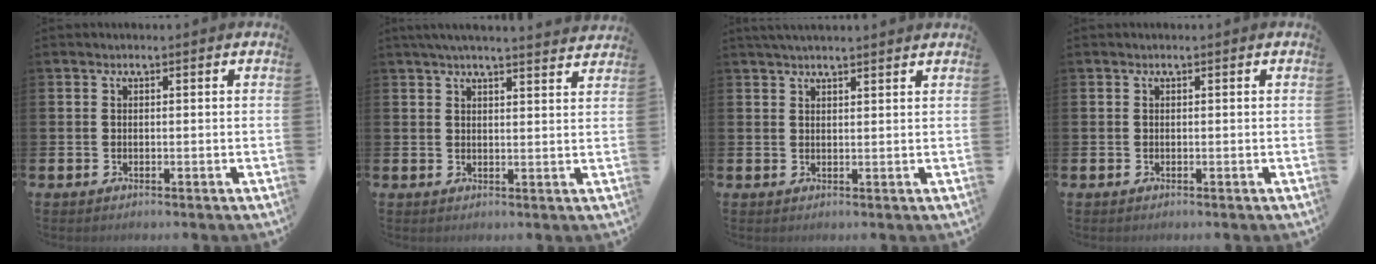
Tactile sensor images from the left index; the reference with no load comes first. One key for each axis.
{"total": 4.1, "fx": 3.9, "fy": -0.2, "fz": 1.3, "tx": -0.025, "ty": -0.017, "tz": 0.068}
{"total": 2.5, "fx": 2.4, "fy": 0.1, "fz": 0.8, "tx": -0.011, "ty": -0.006, "tz": 0.043}
{"total": 0.0}